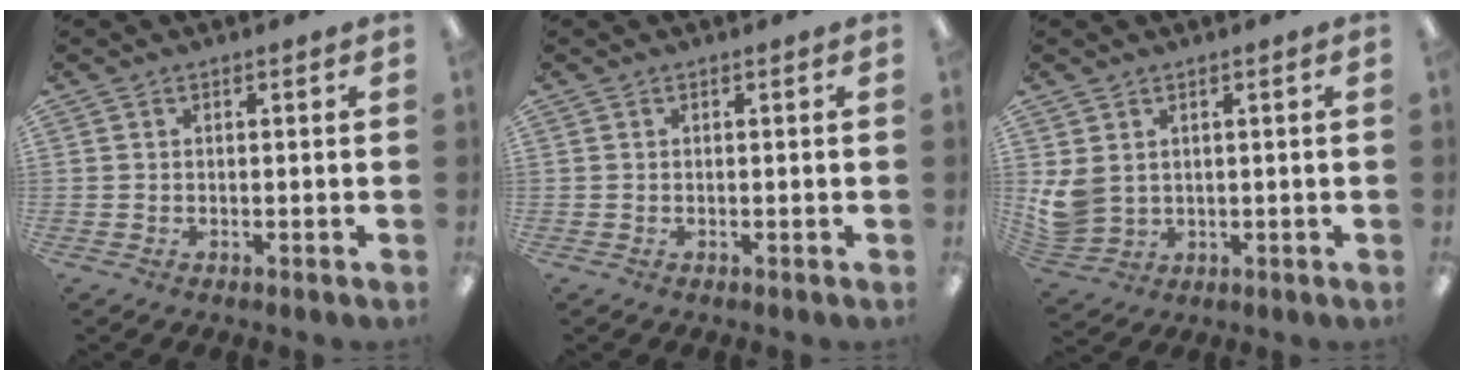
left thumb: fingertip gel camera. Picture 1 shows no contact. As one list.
[{"total": 0.0}, {"total": 5.9, "force": [2.1, 4.7, 2.9], "torque": [-0.082, -0.007, 0.042]}]